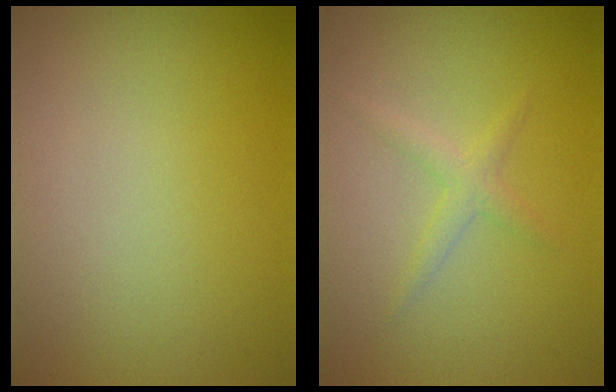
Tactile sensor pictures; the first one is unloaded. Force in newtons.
{"total": 1.4, "press": 1.4, "slide": 0.0}